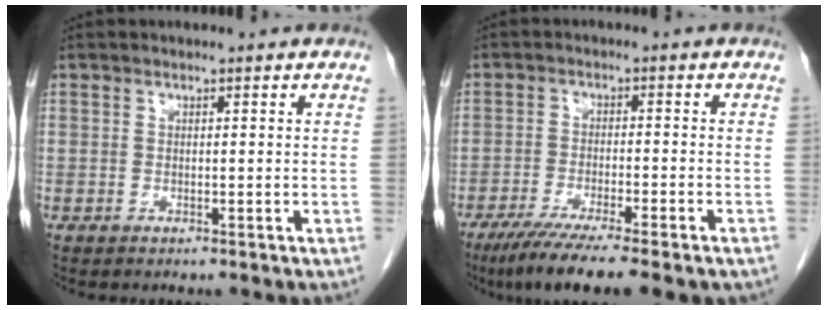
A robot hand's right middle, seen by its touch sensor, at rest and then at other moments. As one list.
[{"total": 11.3, "force": [-8.5, 1.0, 7.3], "torque": [-0.109, -0.025, -0.128]}]